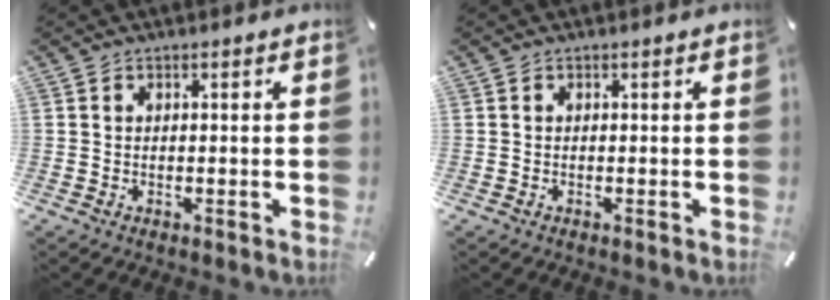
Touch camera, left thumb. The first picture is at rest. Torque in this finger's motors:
{"motor_torque": [-0.02, -0.02, 0.00, 0.00, 0.00]}